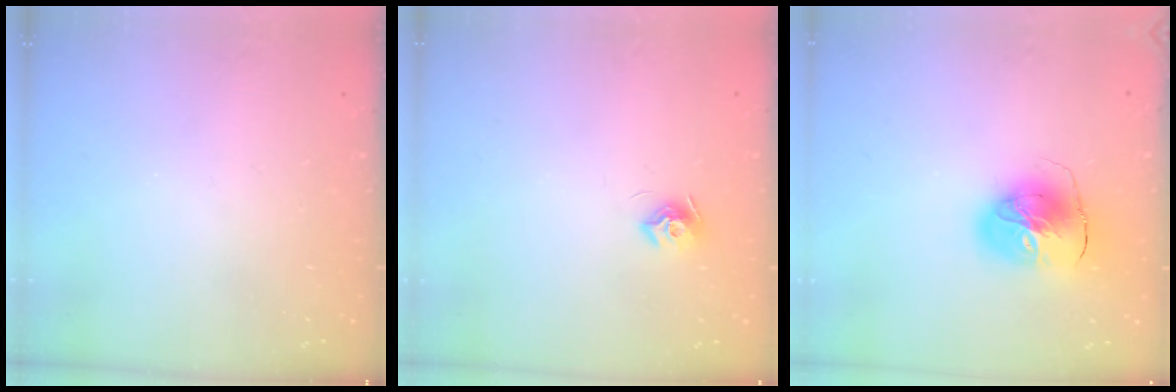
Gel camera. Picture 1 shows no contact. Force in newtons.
{"total": 7.8, "press": 7.8, "slide": 0.2}
{"total": 12.3, "press": 12.2, "slide": 1.6}